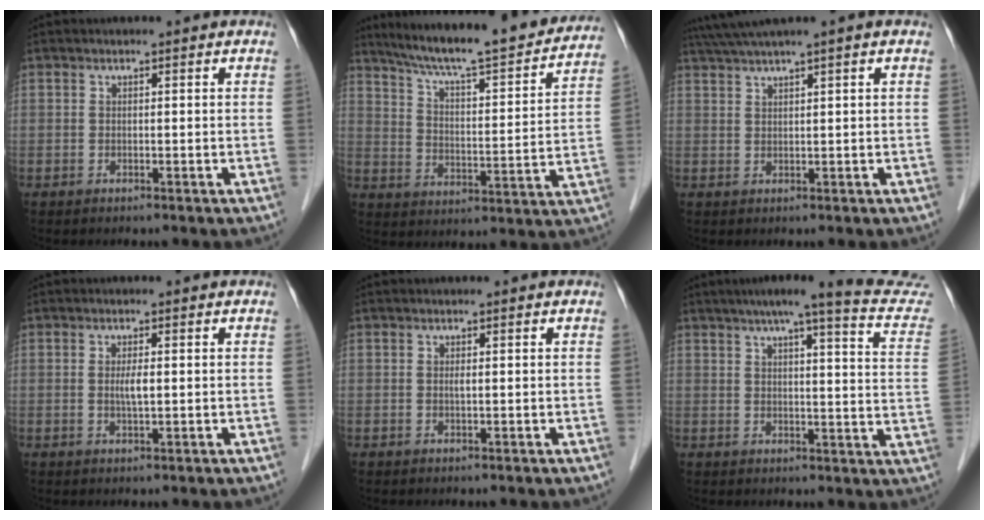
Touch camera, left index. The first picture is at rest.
{"total": 23.1, "force": [20.5, 2.0, 10.5], "torque": [-0.165, -0.020, 0.283]}
{"total": 5.1, "force": [3.8, -1.2, 3.1], "torque": [-0.063, 0.026, 0.073]}
{"total": 2.1, "force": [0.1, 0.3, 2.1], "torque": [-0.044, -0.001, 0.002]}
{"total": 0.6, "force": [0.0, 0.1, 0.6], "torque": [-0.014, 0.000, 0.001]}
{"total": 20.3, "force": [17.8, 0.6, 9.8], "torque": [-0.123, -0.029, 0.198]}